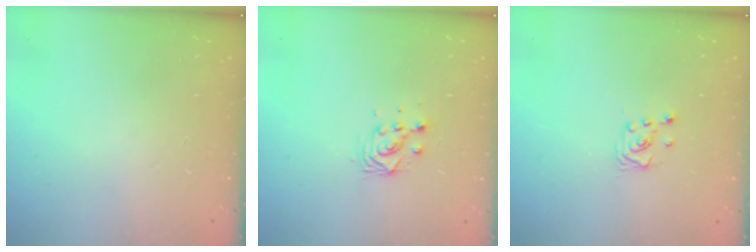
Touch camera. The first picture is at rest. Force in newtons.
{"total": 4.8, "press": 4.8, "slide": 0.3}
{"total": 2.2, "press": 2.2, "slide": 0.3}